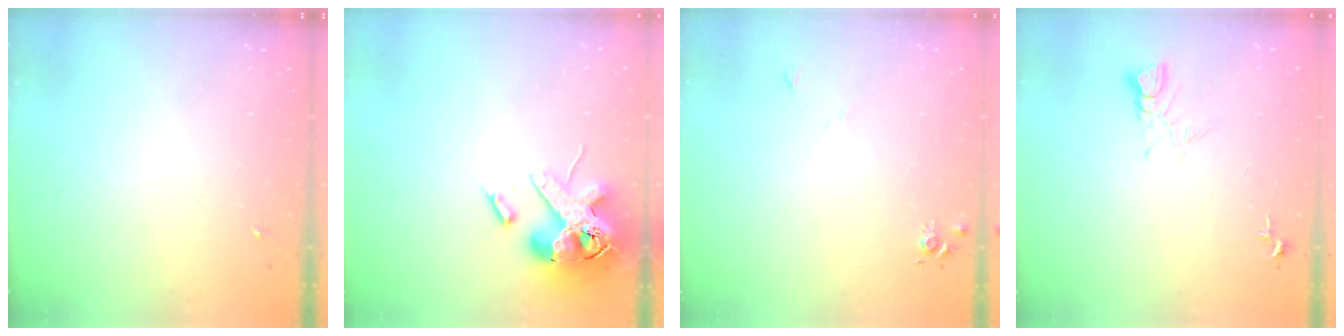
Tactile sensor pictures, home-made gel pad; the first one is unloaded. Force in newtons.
{"total": 16.3, "press": 16.1, "slide": 2.8}
{"total": 5.2, "press": 5.2, "slide": 0.7}
{"total": 5.2, "press": 5.2, "slide": 0.3}